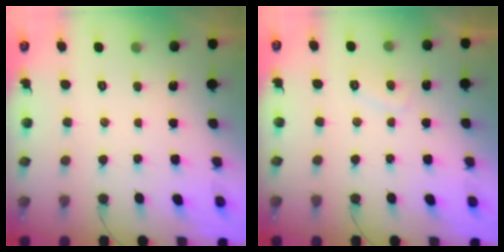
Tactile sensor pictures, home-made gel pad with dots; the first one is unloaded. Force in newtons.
{"total": 3.4, "press": 3.3, "slide": 1.0}